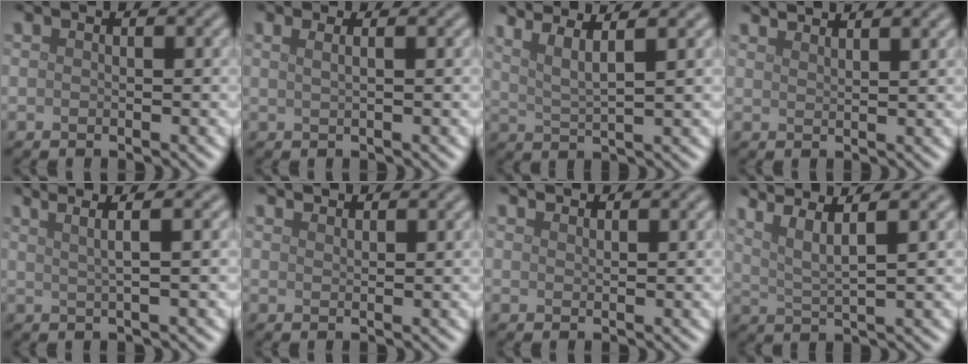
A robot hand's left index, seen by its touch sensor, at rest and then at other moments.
{"total": 2.6, "force": [1.3, 1.4, 1.8], "torque": [-0.011, 0.011, -0.009]}
{"total": 5.1, "force": [3.4, 1.1, 3.6], "torque": [-0.060, 0.022, 0.041]}
{"total": 3.7, "force": [3.3, 0.8, 1.3], "torque": [0.003, 0.009, 0.030]}
{"total": 4.9, "force": [3.0, 1.5, 3.6], "torque": [-0.043, 0.026, 0.011]}
{"total": 2.0, "force": [2.0, 0.2, 0.3], "torque": [-0.005, 0.001, 0.030]}
{"total": 1.7, "force": [1.7, 0.2, 0.2], "torque": [-0.007, 0.002, 0.025]}
{"total": 6.0, "force": [3.8, 1.2, 4.4], "torque": [-0.074, 0.019, 0.054]}